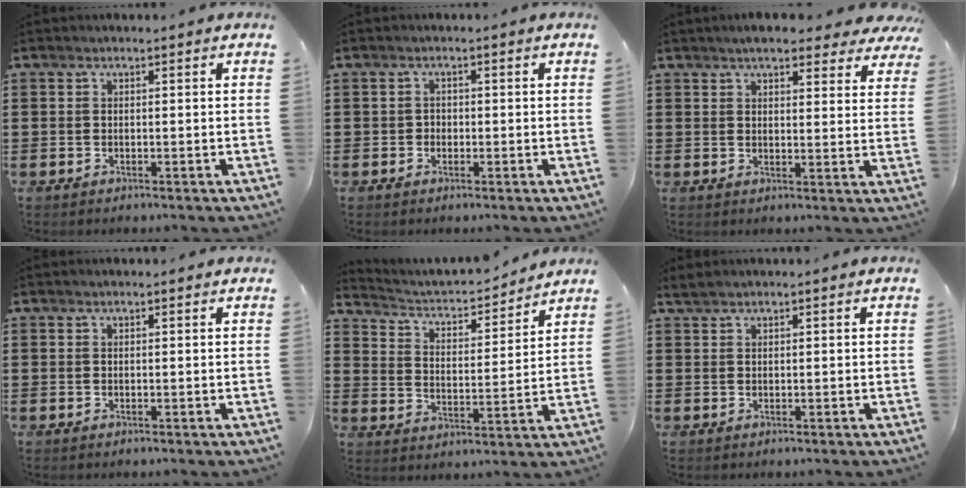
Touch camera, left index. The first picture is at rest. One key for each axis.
{"total": 1.0, "fx": -0.4, "fy": 0.8, "fz": 0.4, "tx": -0.009, "ty": 0.003, "tz": -0.009}
{"total": 5.3, "fx": 4.6, "fy": 1.0, "fz": 2.4, "tx": -0.052, "ty": -0.009, "tz": 0.083}
{"total": 0.0}
{"total": 3.2, "fx": 3.0, "fy": 0.7, "fz": 1.1, "tx": -0.039, "ty": -0.030, "tz": 0.040}
{"total": 1.0, "fx": 0.8, "fy": 0.0, "fz": 0.5, "tx": -0.011, "ty": 0.001, "tz": 0.016}